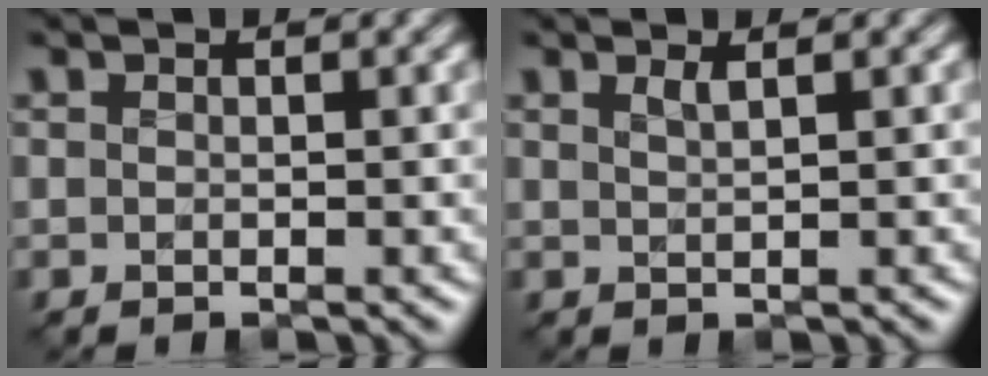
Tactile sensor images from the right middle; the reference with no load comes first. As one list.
[{"total": 1.0, "force": [0.6, 0.2, 0.7], "torque": [-0.011, -0.003, 0.009]}]